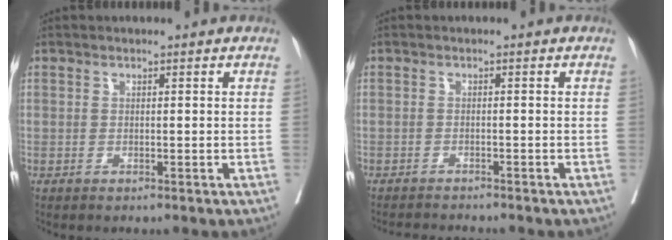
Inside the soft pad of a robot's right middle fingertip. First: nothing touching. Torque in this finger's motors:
{"motor_torque": [0.79, -0.79, 0.11, 0.09]}